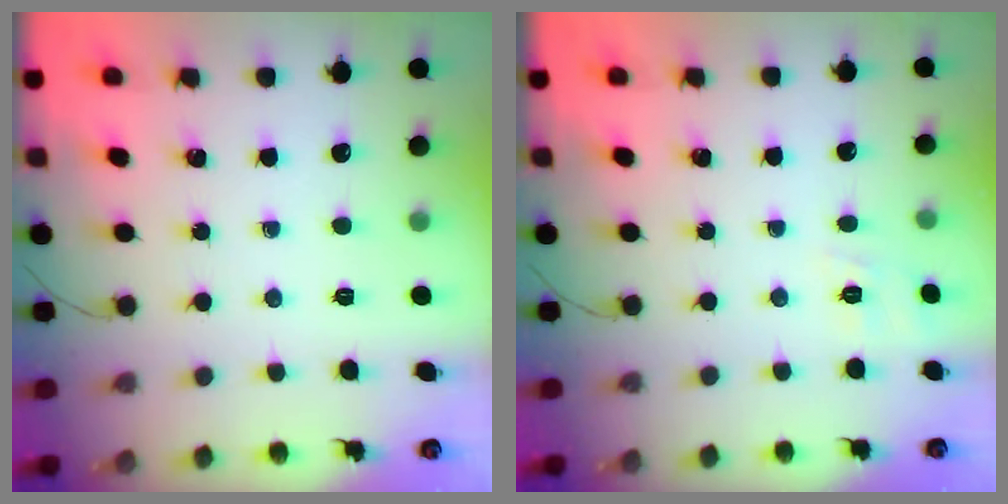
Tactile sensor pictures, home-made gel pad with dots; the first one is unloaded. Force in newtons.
{"total": 6.7, "press": 6.4, "slide": 1.8}